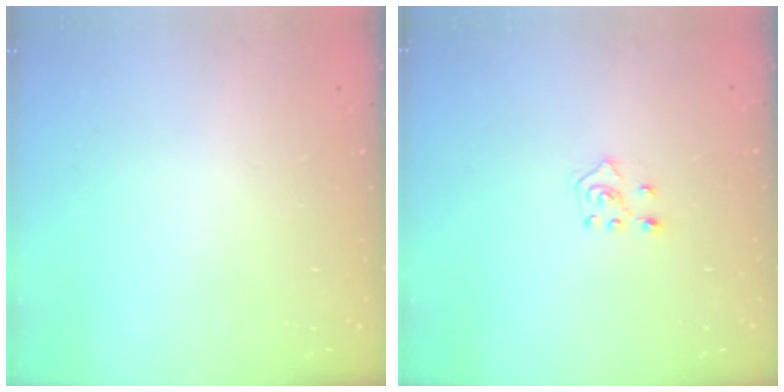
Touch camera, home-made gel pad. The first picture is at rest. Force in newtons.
{"total": 5.0, "press": 4.9, "slide": 0.8}